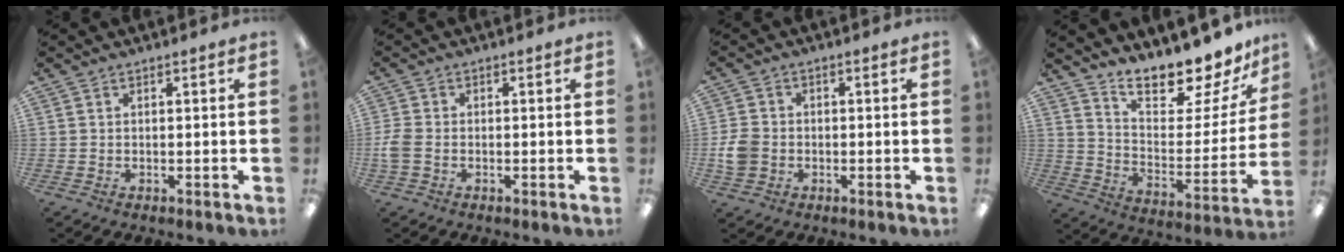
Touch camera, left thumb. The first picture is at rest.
{"total": 3.9, "force": [-0.9, 2.6, 2.8], "torque": [-0.068, 0.002, -0.020]}
{"total": 5.4, "force": [-1.2, 4.4, 2.8], "torque": [-0.067, 0.007, -0.022]}
{"total": 14.3, "force": [13.1, 3.2, 4.8], "torque": [-0.083, -0.114, 0.225]}